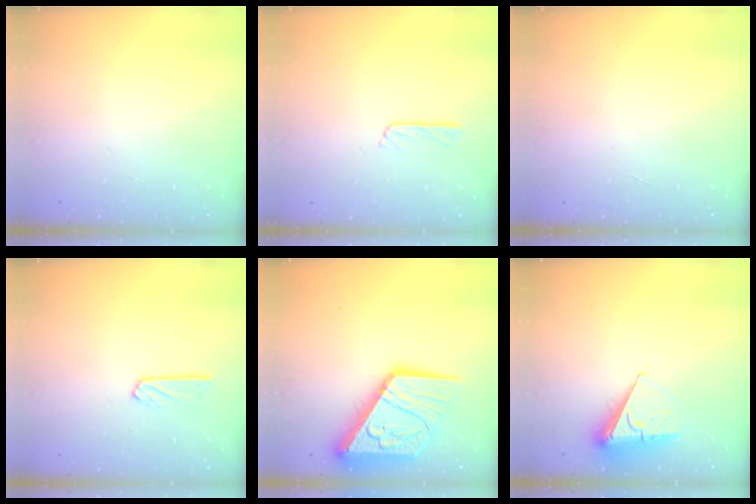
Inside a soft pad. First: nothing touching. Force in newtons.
{"total": 3.6, "press": 3.6, "slide": 0.2}
{"total": 0.0}
{"total": 5.3, "press": 5.3, "slide": 0.4}
{"total": 17.9, "press": 17.8, "slide": 1.8}
{"total": 9.0, "press": 9.0, "slide": 0.3}